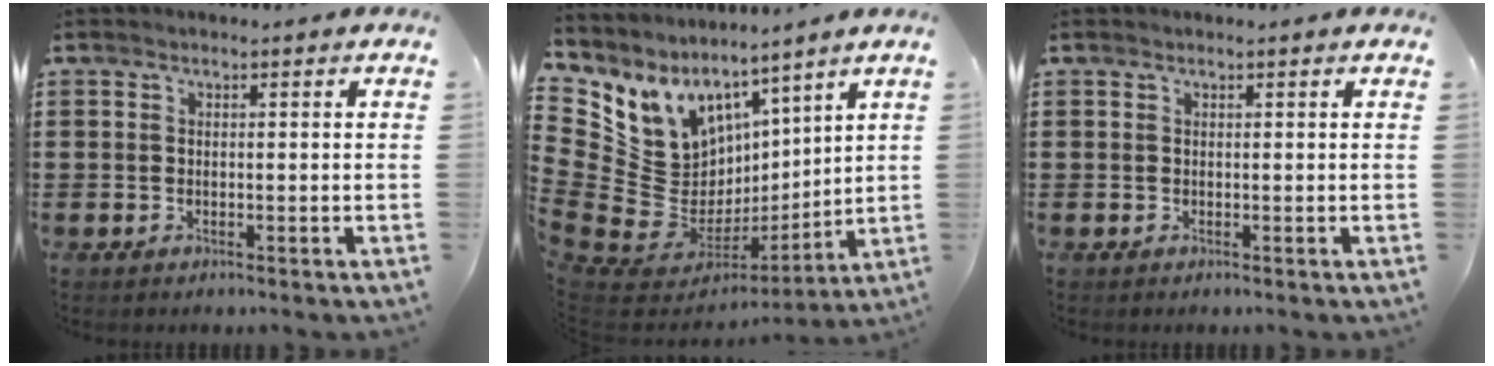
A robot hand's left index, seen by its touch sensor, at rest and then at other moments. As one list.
[{"total": 9.4, "force": [2.3, 9.0, 1.5], "torque": [-0.065, -0.056, 0.054]}, {"total": 0.0}]